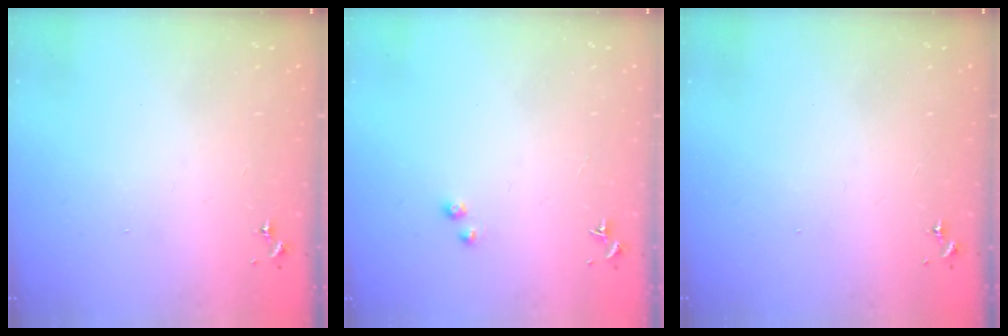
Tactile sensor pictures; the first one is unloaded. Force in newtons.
{"total": 1.0, "press": 1.0, "slide": 0.1}
{"total": 0.0}